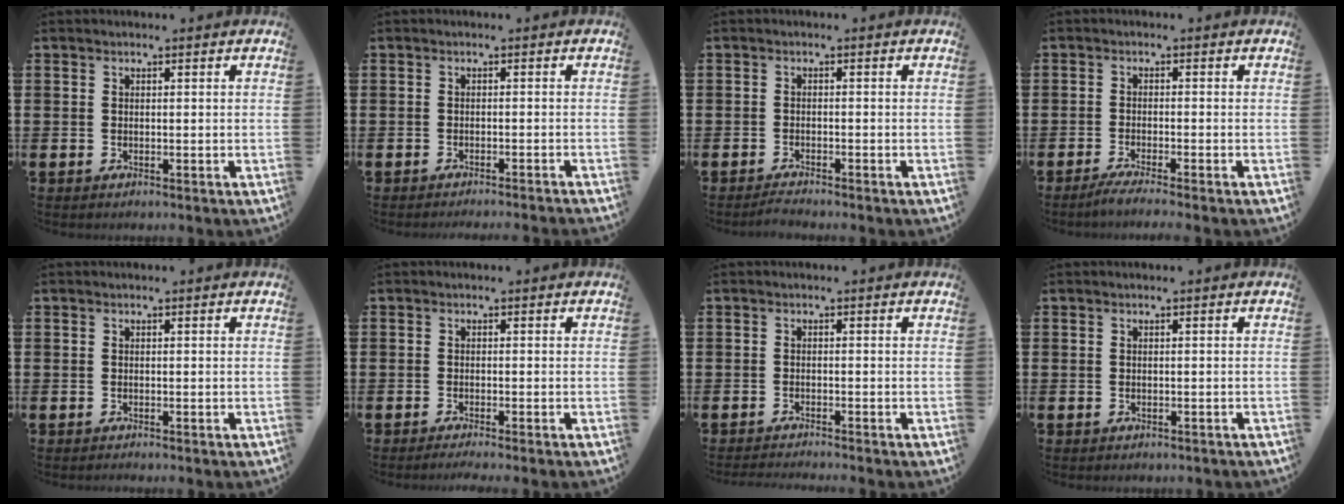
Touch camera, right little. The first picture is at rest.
{"total": 0.9, "force": [-0.9, -0.3, 0.0], "torque": [0.001, 0.002, -0.018]}
{"total": 1.2, "force": [-1.2, 0.0, 0.4], "torque": [-0.008, 0.001, -0.022]}
{"total": 2.0, "force": [-1.5, -0.1, 1.4], "torque": [-0.021, -0.002, -0.027]}
{"total": 0.0}
{"total": 0.8, "force": [-0.7, -0.1, 0.4], "torque": [-0.005, -0.002, -0.013]}
{"total": 1.0, "force": [-1.0, -0.2, 0.1], "torque": [-0.002, -0.001, -0.020]}
{"total": 0.0}